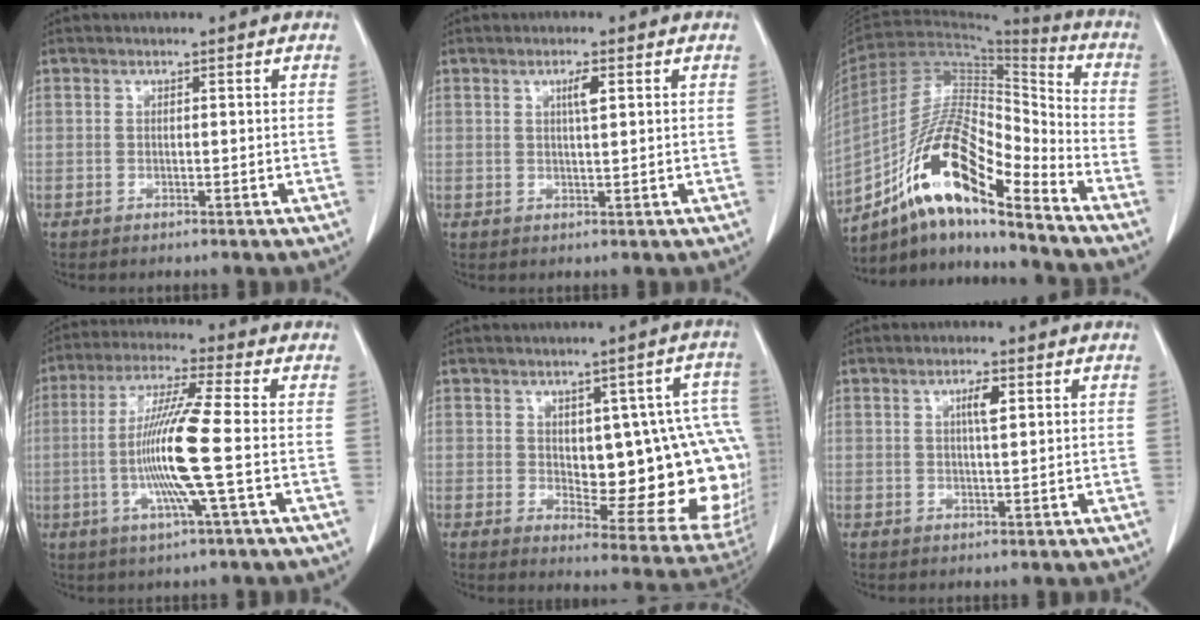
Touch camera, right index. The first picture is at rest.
{"total": 2.3, "force": [0.9, 0.2, 2.1], "torque": [-0.037, -0.001, 0.014]}
{"total": 17.2, "force": [-10.9, 3.2, 12.9], "torque": [-0.238, 0.016, -0.192]}
{"total": 11.7, "force": [-1.8, -1.0, 11.5], "torque": [-0.230, -0.009, -0.041]}
{"total": 19.6, "force": [0.1, 7.3, 18.2], "torque": [-0.160, 0.021, 0.024]}
{"total": 2.7, "force": [1.0, 0.4, 2.4], "torque": [-0.042, -0.001, 0.015]}